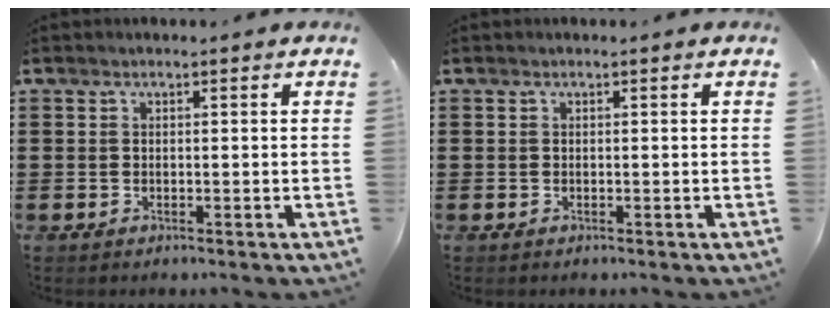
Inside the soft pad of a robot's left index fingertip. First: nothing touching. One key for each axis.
{"total": 0.0}